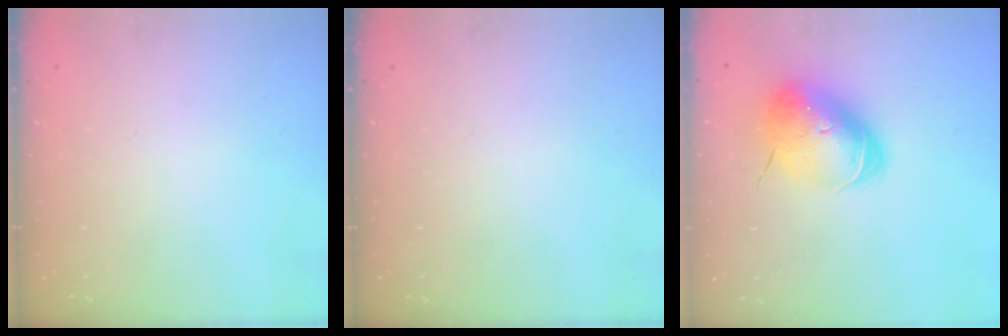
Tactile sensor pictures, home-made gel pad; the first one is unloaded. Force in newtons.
{"total": 0.0}
{"total": 13.0, "press": 12.8, "slide": 2.4}